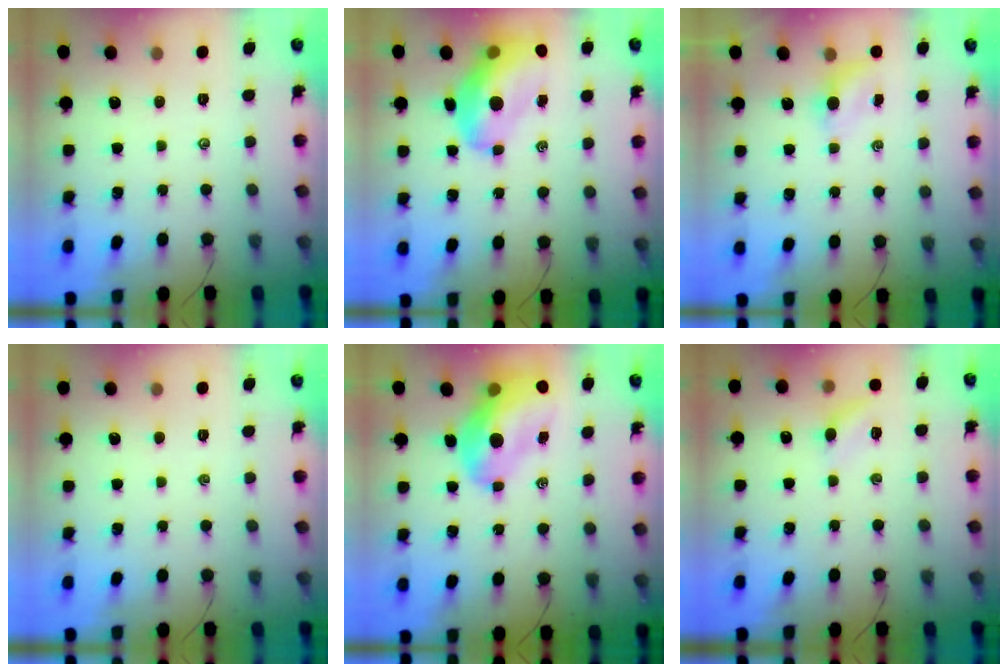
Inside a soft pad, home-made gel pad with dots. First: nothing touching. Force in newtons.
{"total": 14.6, "press": 14.0, "slide": 4.0}
{"total": 3.0, "press": 2.8, "slide": 1.0}
{"total": 0.0}
{"total": 13.7, "press": 13.2, "slide": 3.9}
{"total": 5.8, "press": 5.6, "slide": 1.5}